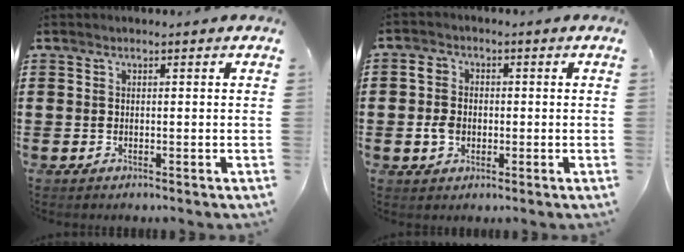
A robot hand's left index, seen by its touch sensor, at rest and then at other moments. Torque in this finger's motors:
{"motor_torque": [-0.02, 0.57, -0.63, -0.21]}